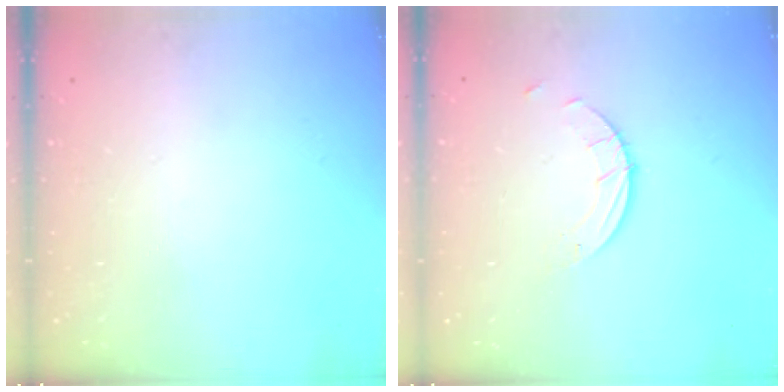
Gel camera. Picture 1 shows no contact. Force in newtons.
{"total": 2.6, "press": 2.6, "slide": 0.3}